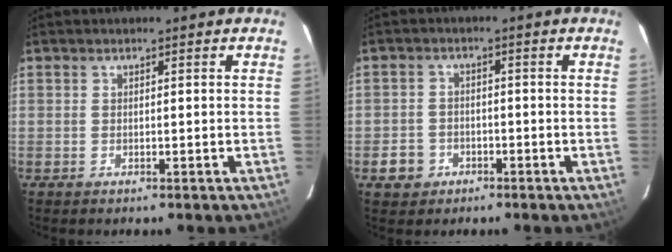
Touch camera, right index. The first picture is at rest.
{"total": 4.4, "force": [-2.2, 3.8, 0.7], "torque": [-0.025, 0.017, -0.032]}